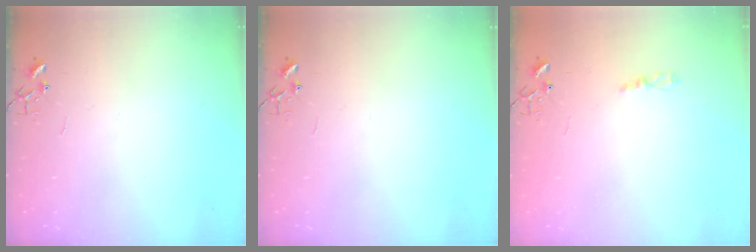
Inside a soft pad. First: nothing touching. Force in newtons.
{"total": 0.0}
{"total": 3.2, "press": 3.1, "slide": 0.4}